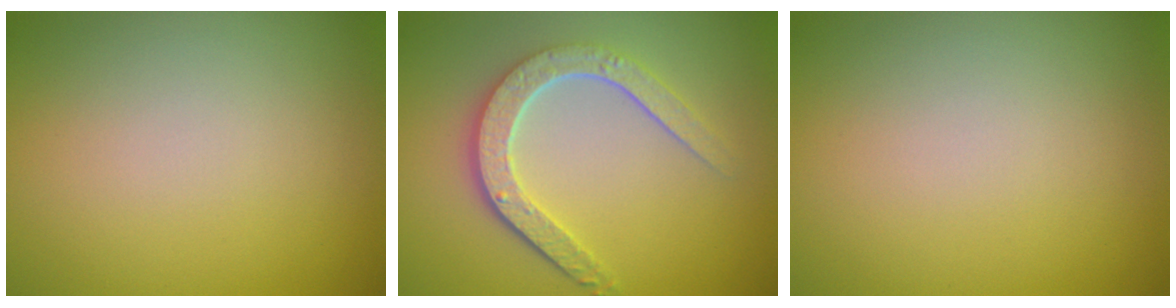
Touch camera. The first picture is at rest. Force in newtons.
{"total": 4.7, "press": 3.6, "slide": 2.9}
{"total": 0.0}